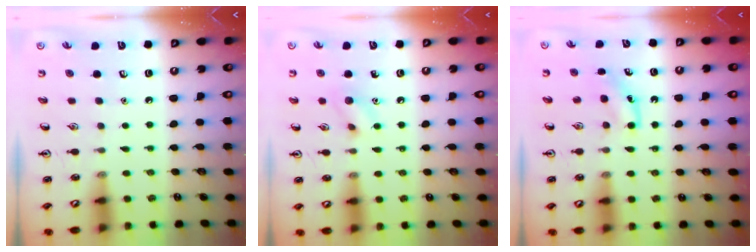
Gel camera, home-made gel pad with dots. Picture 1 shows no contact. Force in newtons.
{"total": 6.6, "press": 6.6, "slide": 0.9}
{"total": 3.6, "press": 3.4, "slide": 1.2}